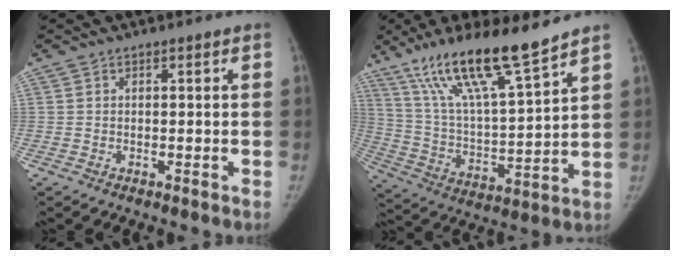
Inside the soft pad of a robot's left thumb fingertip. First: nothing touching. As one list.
[{"total": 18.7, "force": [13.4, 2.5, 12.9], "torque": [-0.212, -0.062, 0.249]}]